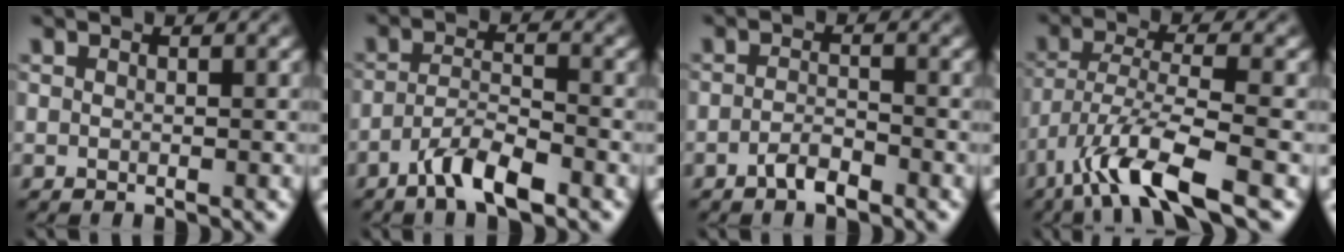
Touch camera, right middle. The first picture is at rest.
{"total": 4.2, "force": [-2.8, 1.0, 2.9], "torque": [-0.055, 0.006, -0.058]}
{"total": 2.0, "force": [-1.3, 0.7, 1.3], "torque": [-0.026, 0.003, -0.028]}
{"total": 7.4, "force": [-4.7, 1.5, 5.5], "torque": [-0.099, -0.001, -0.092]}